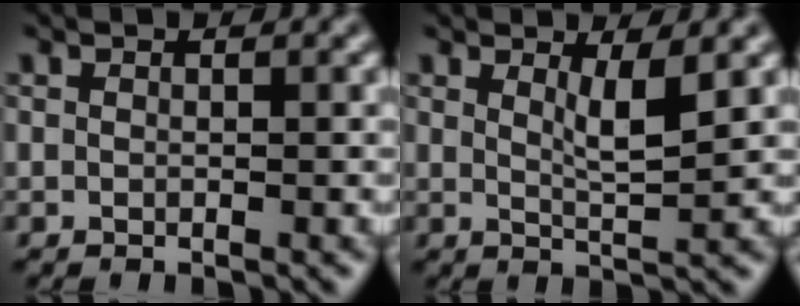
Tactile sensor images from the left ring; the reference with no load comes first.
{"total": 2.6, "force": [1.2, 0.5, 2.3], "torque": [-0.034, -0.008, 0.020]}